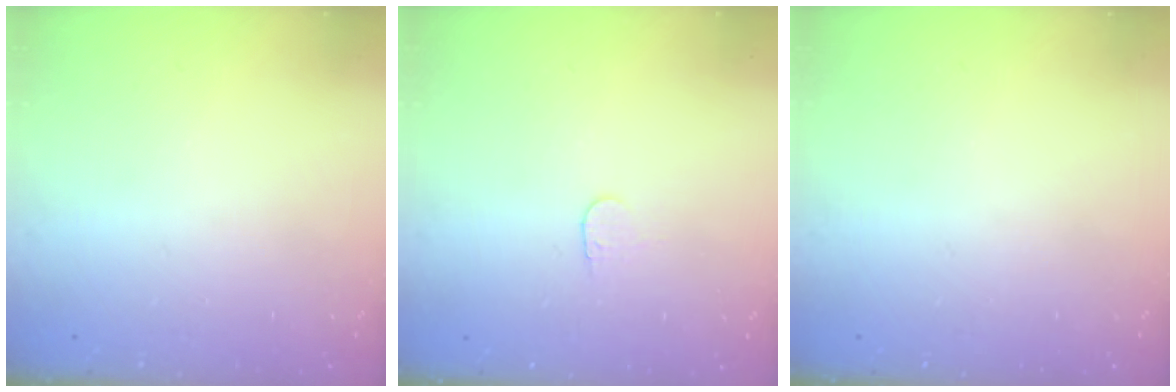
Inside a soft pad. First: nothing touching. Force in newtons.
{"total": 3.7, "press": 3.7, "slide": 0.3}
{"total": 0.0}